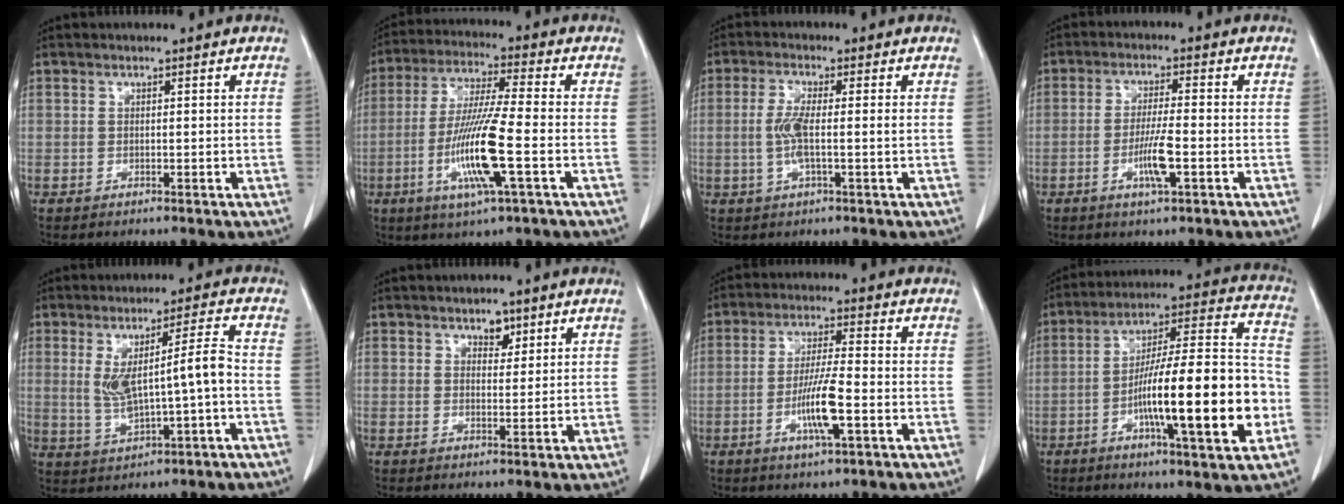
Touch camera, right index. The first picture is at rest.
{"total": 12.7, "force": [-3.5, 0.1, 12.2], "torque": [-0.246, -0.015, -0.071]}
{"total": 4.7, "force": [-0.3, 0.5, 4.7], "torque": [-0.103, -0.001, -0.008]}
{"total": 5.7, "force": [-1.9, 0.4, 5.4], "torque": [-0.103, -0.007, -0.035]}
{"total": 8.3, "force": [-0.2, 0.6, 8.2], "torque": [-0.150, 0.011, 0.006]}
{"total": 2.4, "force": [1.6, 1.4, 1.2], "torque": [-0.014, -0.002, 0.026]}
{"total": 7.8, "force": [-2.5, 0.5, 7.3], "torque": [-0.139, -0.006, -0.047]}
{"total": 21.1, "force": [-5.6, 2.3, 20.2], "torque": [-0.304, 0.009, -0.085]}